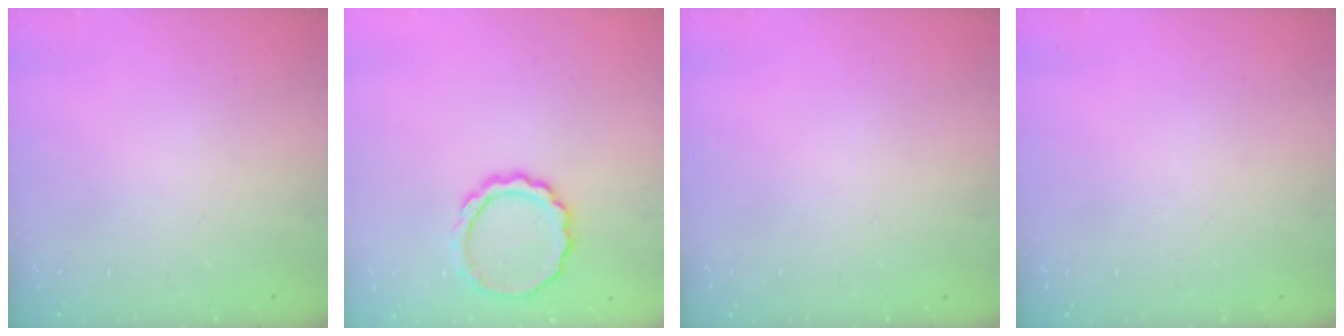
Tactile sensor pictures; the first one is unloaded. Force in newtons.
{"total": 8.5, "press": 8.5, "slide": 1.2}
{"total": 0.0}
{"total": 0.0}